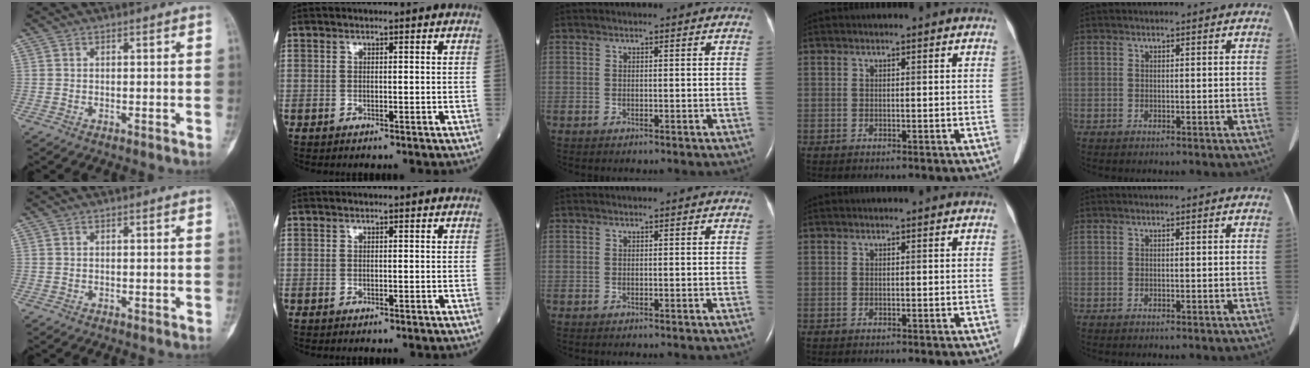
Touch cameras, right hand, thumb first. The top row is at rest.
{}